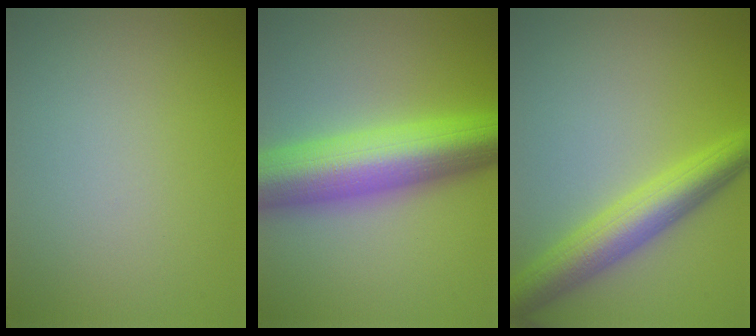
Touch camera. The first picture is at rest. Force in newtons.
{"total": 11.0, "press": 11.0, "slide": 0.3}
{"total": 5.8, "press": 5.8, "slide": 0.1}